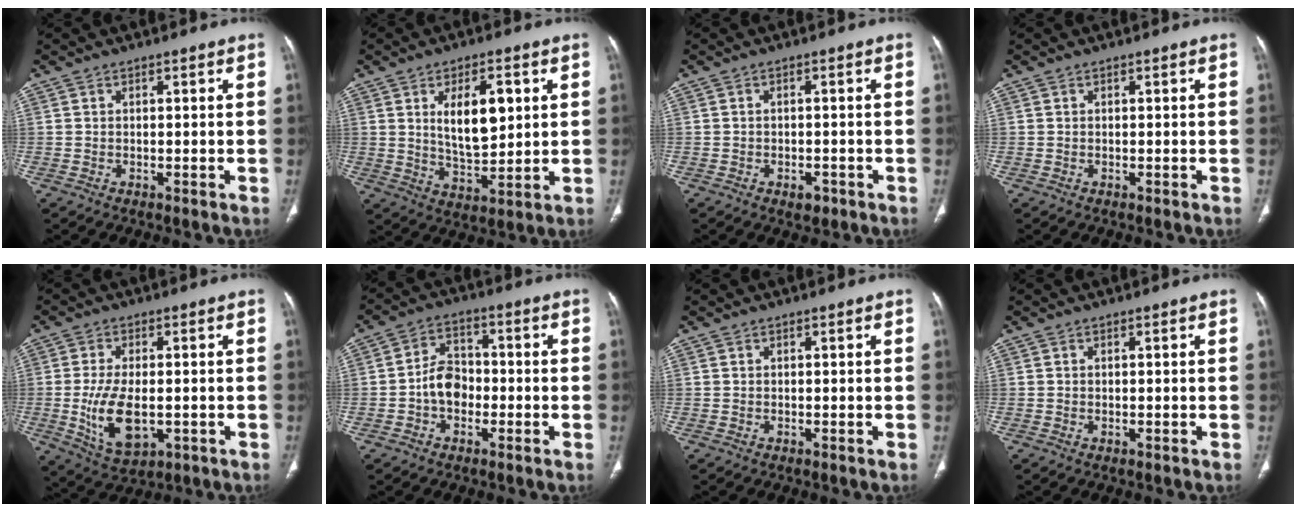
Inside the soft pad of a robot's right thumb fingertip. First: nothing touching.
{"total": 11.3, "force": [3.1, 5.2, 9.5], "torque": [-0.138, -0.017, 0.060]}
{"total": 2.4, "force": [-1.3, 1.4, 1.4], "torque": [-0.015, 0.005, -0.013]}
{"total": 0.0}
{"total": 10.8, "force": [-1.8, 5.6, 9.0], "torque": [-0.168, -0.011, -0.020]}
{"total": 6.7, "force": [-1.6, 5.0, 4.1], "torque": [-0.052, 0.026, -0.040]}
{"total": 0.0}
{"total": 0.0}